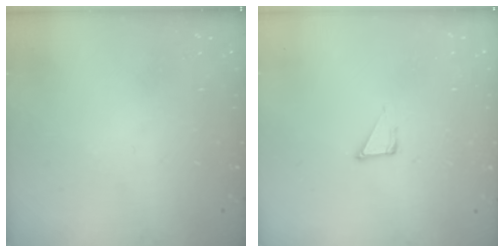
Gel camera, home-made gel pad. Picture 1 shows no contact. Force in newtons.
{"total": 3.6, "press": 3.6, "slide": 0.2}